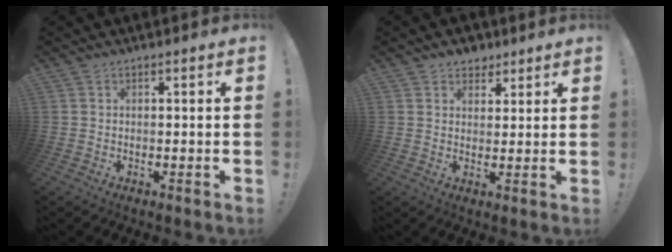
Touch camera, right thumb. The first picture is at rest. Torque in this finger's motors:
{"motor_torque": [-0.01, 0.02, 0.26, 0.21, 0.00]}